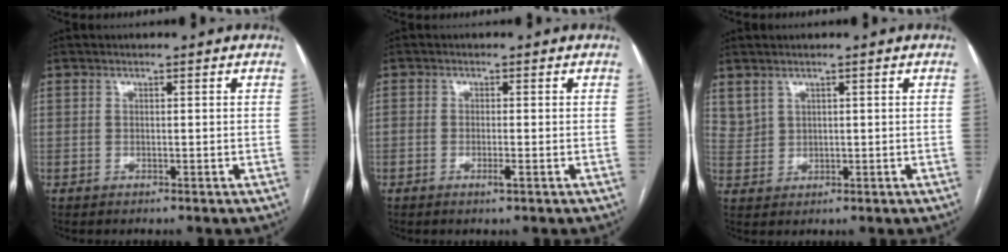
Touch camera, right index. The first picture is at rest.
{"total": 1.7, "force": [-0.8, 0.2, 1.5], "torque": [-0.025, -0.002, -0.013]}
{"total": 2.7, "force": [2.1, 1.5, 0.6], "torque": [-0.011, 0.002, 0.049]}